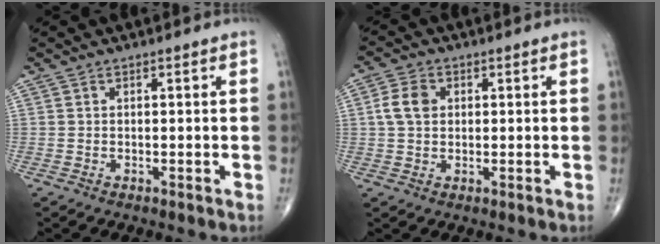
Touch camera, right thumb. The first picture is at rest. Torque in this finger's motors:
{"motor_torque": [-0.08, 0.10, 0.18, -0.14, 0.01]}